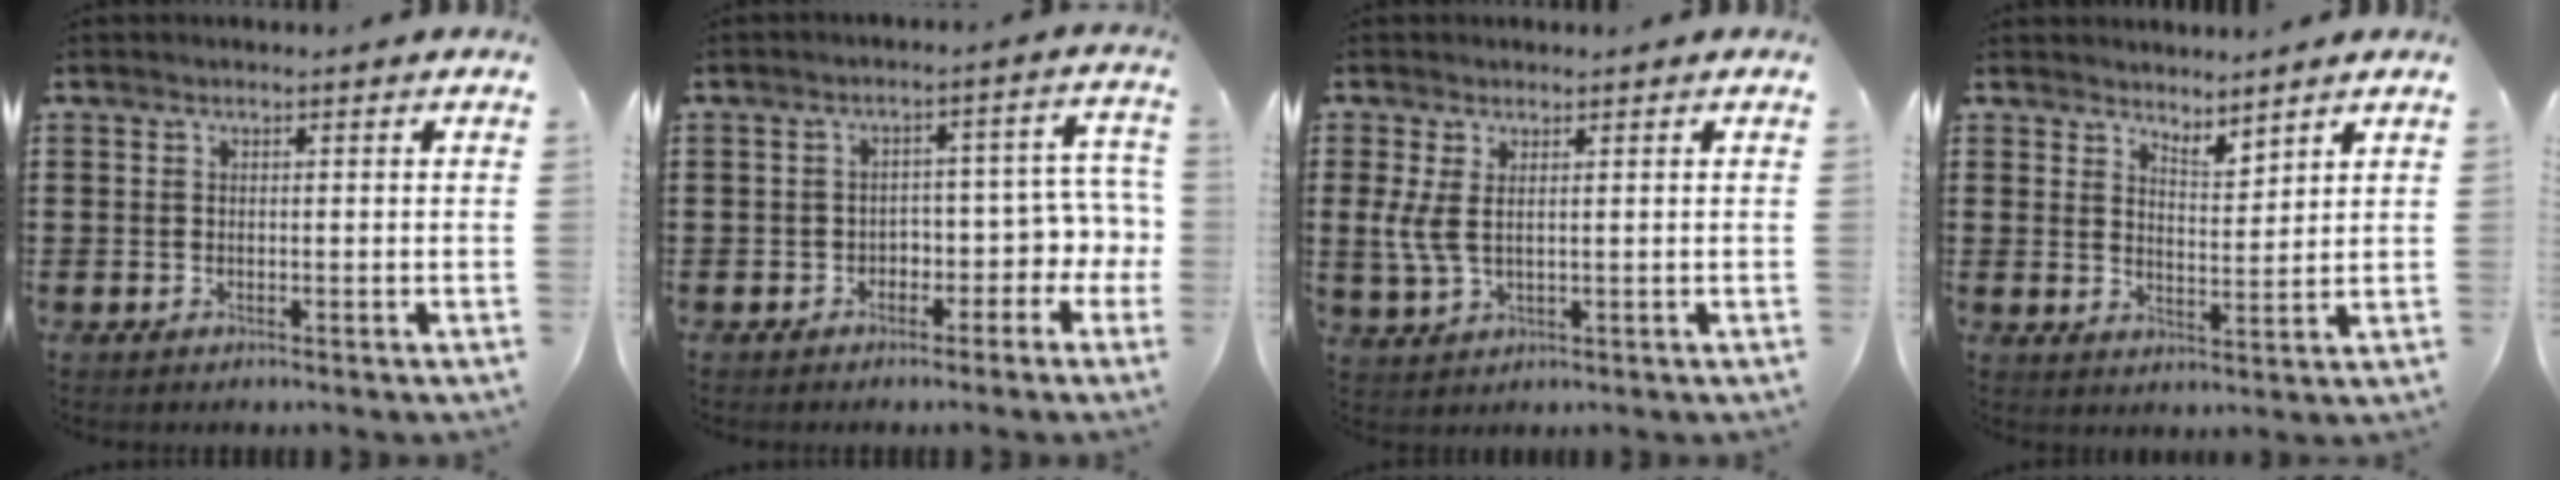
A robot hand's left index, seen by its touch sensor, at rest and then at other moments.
{"total": 4.1, "force": [-1.6, 2.8, 2.6], "torque": [-0.057, 0.000, -0.038]}
{"total": 3.4, "force": [0.8, 1.4, 3.0], "torque": [-0.087, -0.006, 0.008]}
{"total": 3.0, "force": [3.0, 0.1, 0.0], "torque": [-0.002, -0.014, 0.055]}